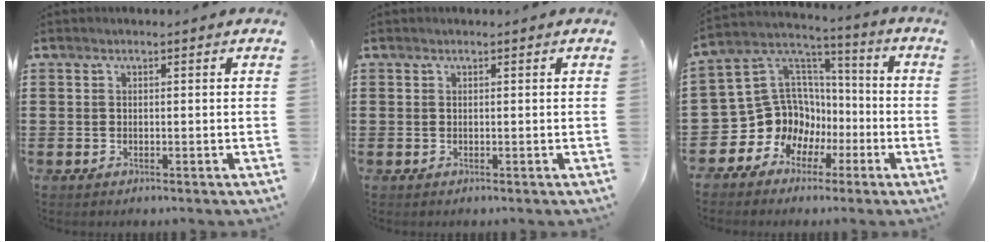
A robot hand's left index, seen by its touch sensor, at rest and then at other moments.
{"total": 0.0}
{"total": 11.8, "force": [-2.8, 11.1, 2.6], "torque": [-0.103, -0.022, -0.035]}